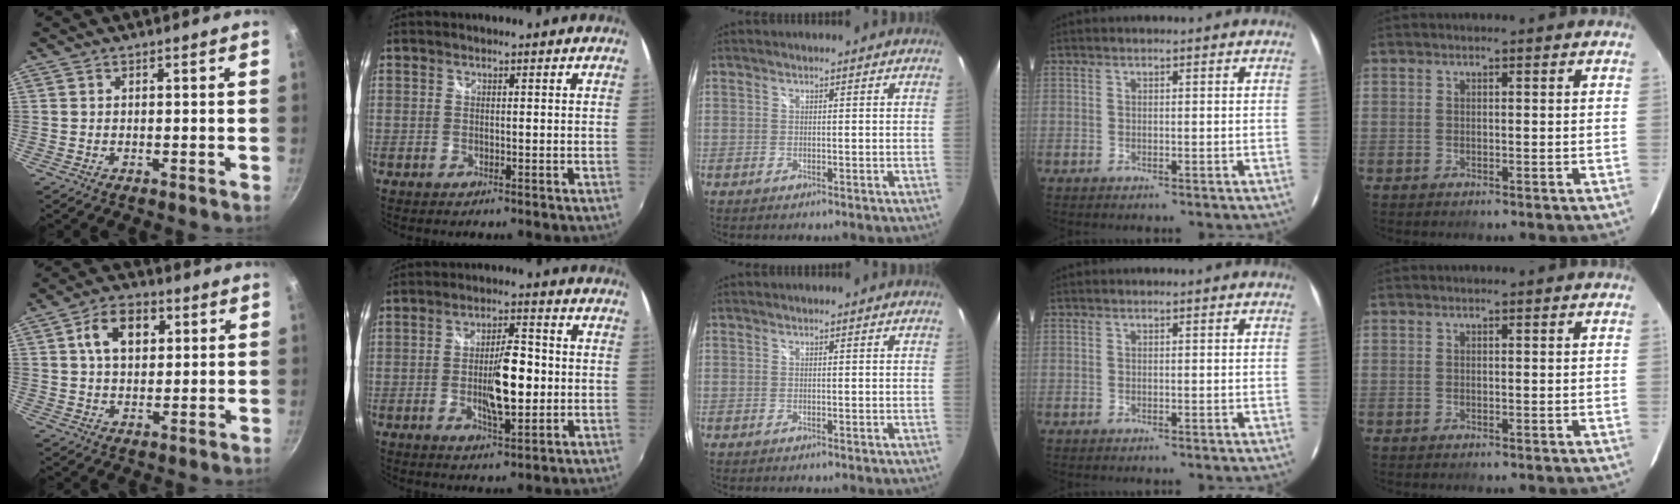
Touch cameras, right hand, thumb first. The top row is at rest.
{"thumb": {"total": 9.2, "force": [2.8, 6.1, 6.3], "torque": [-0.085, 0.004, 0.040]}, "index": {"total": 9.9, "force": [-1.2, 3.2, 9.3], "torque": [-0.160, -0.002, -0.017]}}